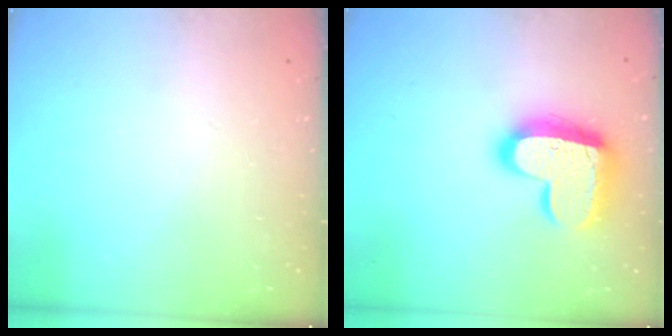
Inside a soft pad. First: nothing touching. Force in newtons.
{"total": 18.3, "press": 18.2, "slide": 1.2}